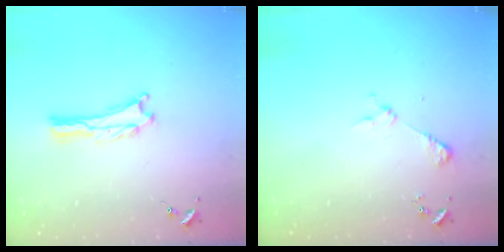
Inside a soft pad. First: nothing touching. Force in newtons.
{"total": 2.2, "press": 2.2, "slide": 0.2}